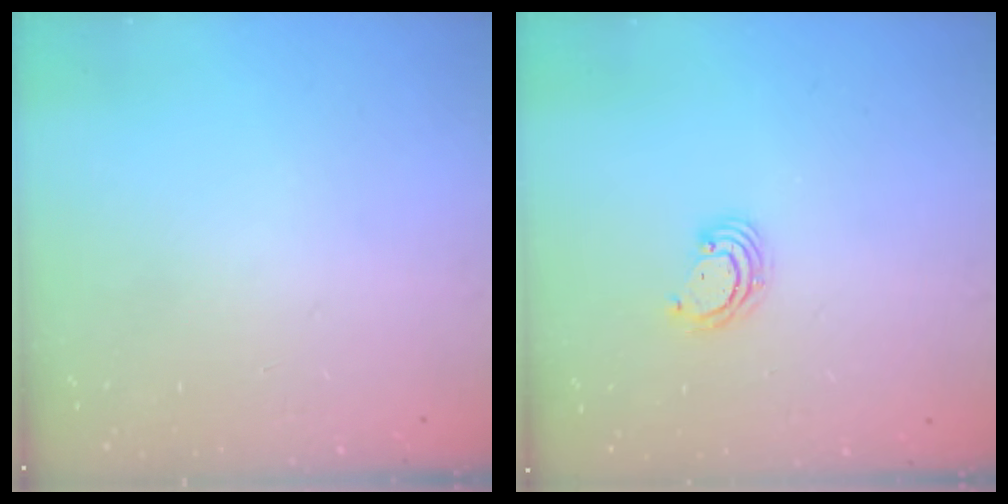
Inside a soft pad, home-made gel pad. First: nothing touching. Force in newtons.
{"total": 3.6, "press": 3.6, "slide": 0.2}